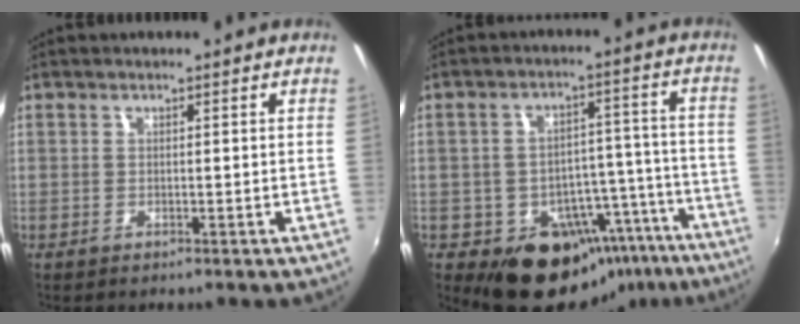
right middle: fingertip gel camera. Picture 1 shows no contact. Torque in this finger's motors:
{"motor_torque": [0.14, -0.57, 0.11, 0.06]}